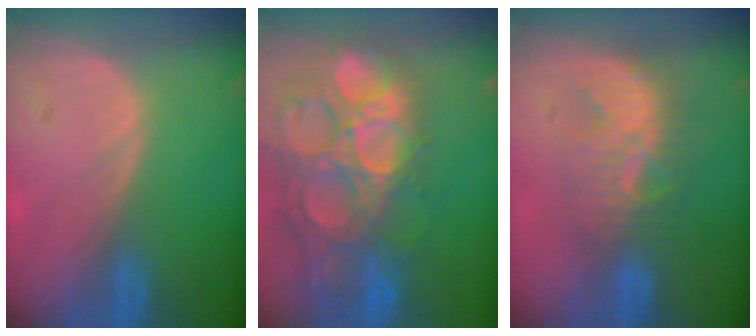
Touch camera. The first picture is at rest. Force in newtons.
{"total": 15.6, "press": 12.9, "slide": 8.7}
{"total": 7.7, "press": 7.2, "slide": 2.6}